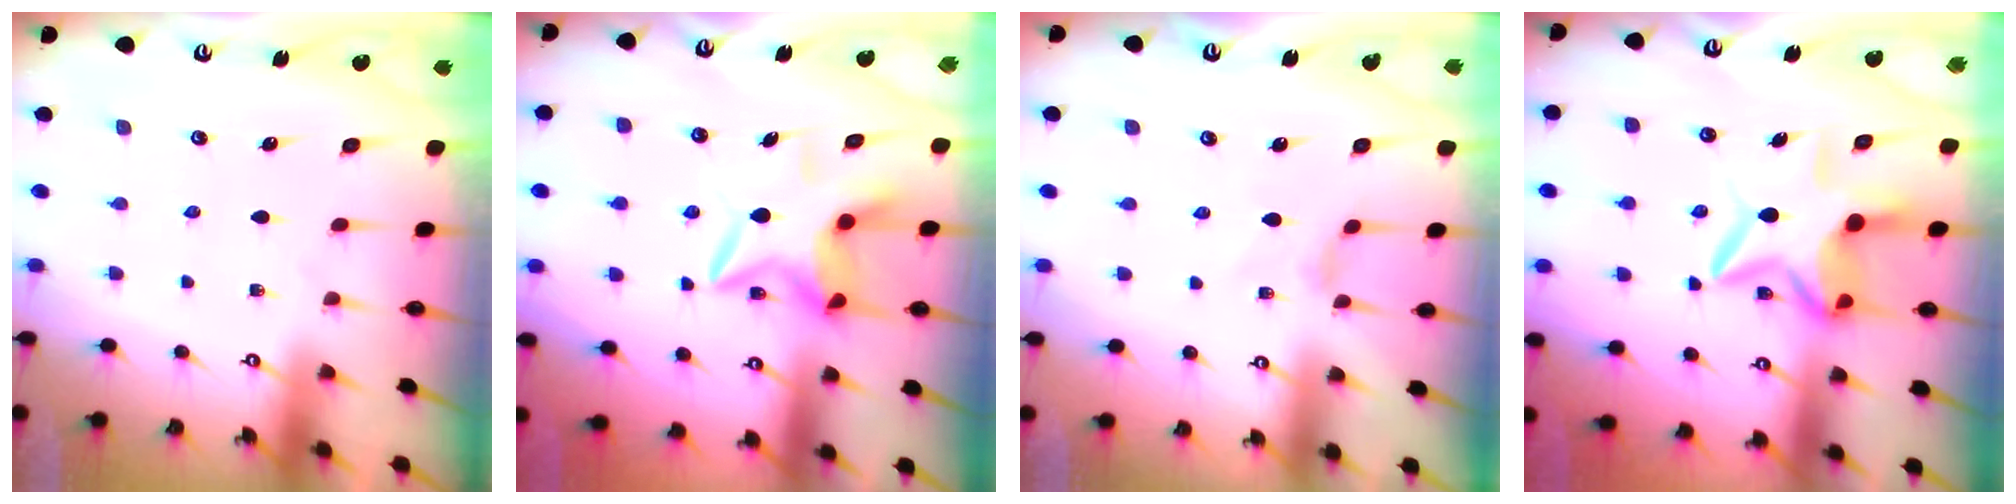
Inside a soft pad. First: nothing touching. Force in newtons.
{"total": 9.2, "press": 9.1, "slide": 1.3}
{"total": 1.0, "press": 0.9, "slide": 0.4}
{"total": 8.8, "press": 8.7, "slide": 0.9}